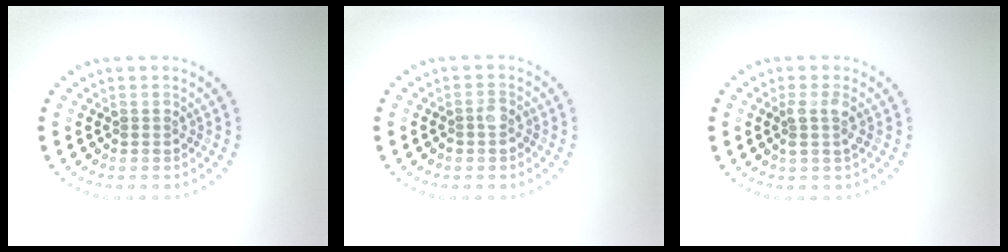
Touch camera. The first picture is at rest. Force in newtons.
{"total": 1.4, "press": 1.3, "slide": 0.6}
{"total": 1.7, "press": 1.5, "slide": 0.7}